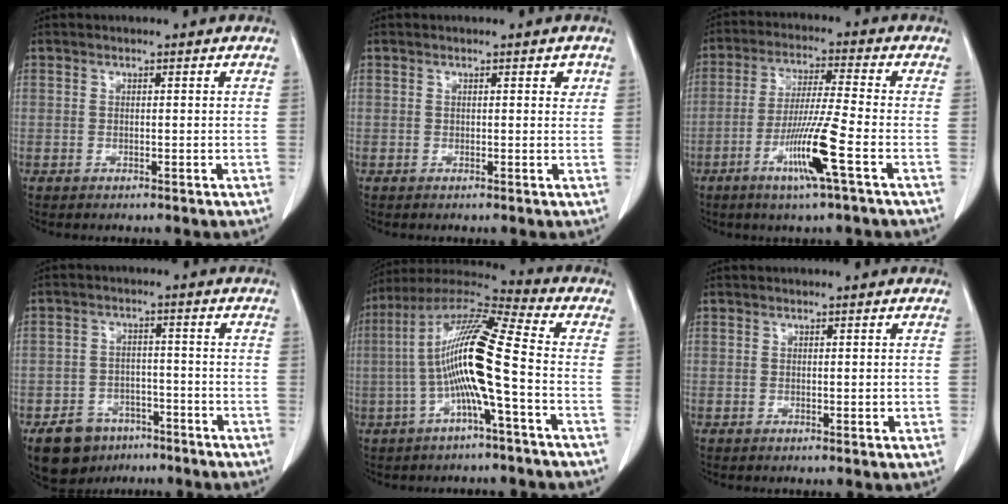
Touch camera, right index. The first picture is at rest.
{"total": 1.2, "force": [0.6, 0.7, 0.8], "torque": [-0.004, -0.001, 0.005]}
{"total": 10.0, "force": [-4.2, -1.0, 9.1], "torque": [-0.176, -0.017, -0.082]}
{"total": 7.8, "force": [-5.3, 5.2, 2.5], "torque": [-0.044, 0.006, -0.080]}
{"total": 13.7, "force": [-2.2, 0.1, 13.5], "torque": [-0.262, 0.022, -0.052]}
{"total": 1.1, "force": [0.0, 0.4, 1.1], "torque": [-0.016, -0.003, 0.003]}